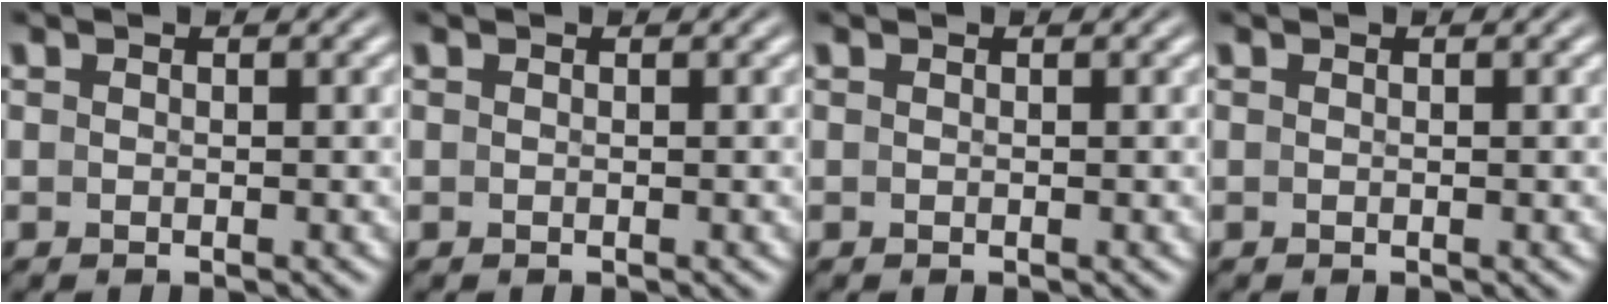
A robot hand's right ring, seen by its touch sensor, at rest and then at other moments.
{"total": 0.0}
{"total": 0.0}
{"total": 0.0}